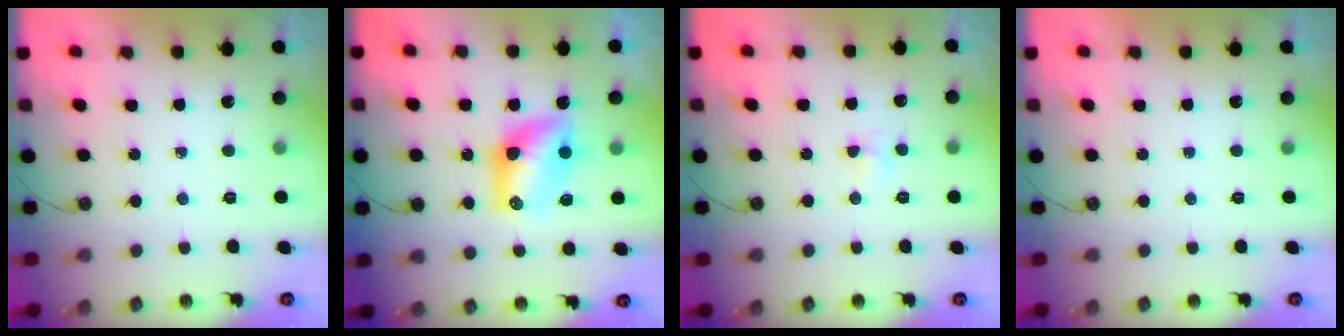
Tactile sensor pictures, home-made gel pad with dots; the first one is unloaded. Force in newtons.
{"total": 10.9, "press": 10.0, "slide": 4.3}
{"total": 2.8, "press": 2.7, "slide": 0.5}
{"total": 0.0}